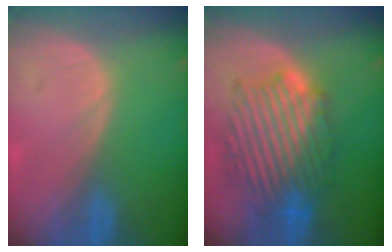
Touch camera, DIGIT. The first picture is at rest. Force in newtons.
{"total": 10.2, "press": 10.2, "slide": 0.4}